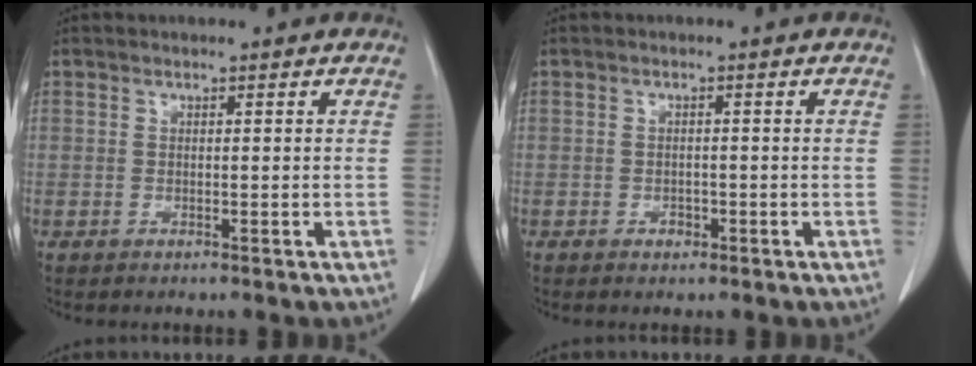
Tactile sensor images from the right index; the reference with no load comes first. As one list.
[{"total": 1.2, "force": [-0.7, 0.8, 0.6], "torque": [-0.010, 0.001, -0.008]}]